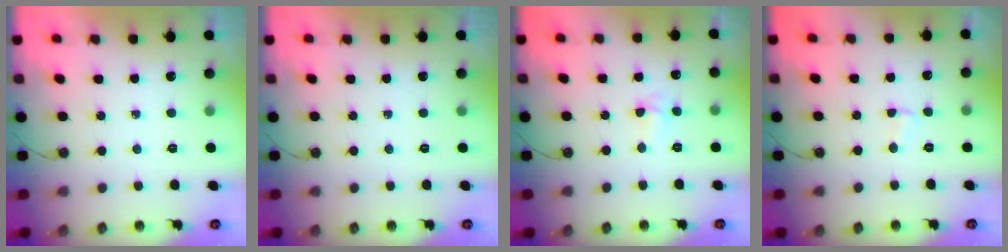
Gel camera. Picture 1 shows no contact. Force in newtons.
{"total": 0.0}
{"total": 4.2, "press": 2.8, "slide": 3.1}
{"total": 2.8, "press": 2.7, "slide": 0.3}